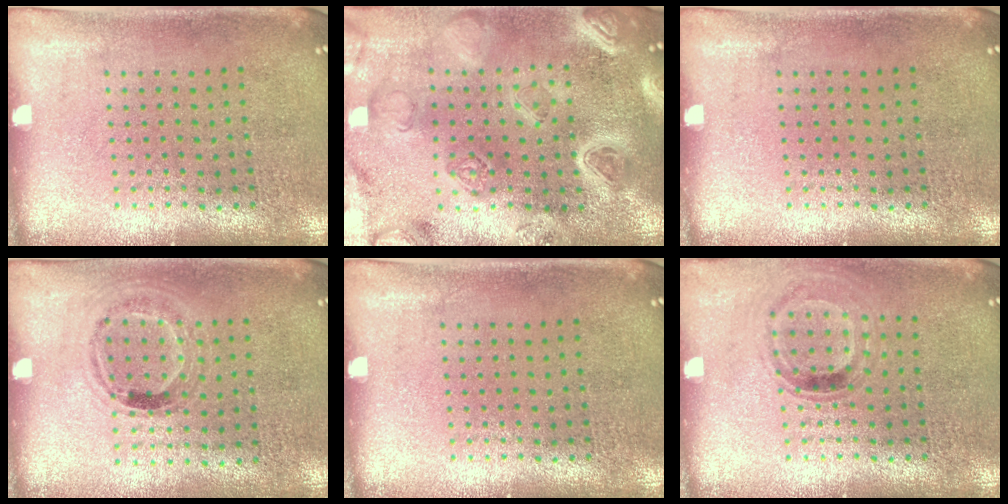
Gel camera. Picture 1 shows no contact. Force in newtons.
{"total": 4.5, "press": 3.9, "slide": 2.1}
{"total": 0.0}
{"total": 1.0, "press": 0.8, "slide": 0.7}
{"total": 0.0}
{"total": 0.9, "press": 0.9, "slide": 0.3}